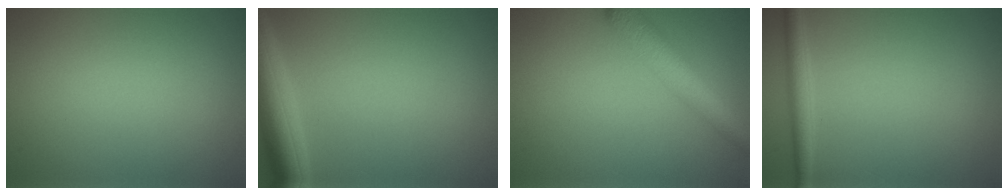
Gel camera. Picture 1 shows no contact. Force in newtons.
{"total": 5.2, "press": 5.2, "slide": 0.3}
{"total": 4.5, "press": 4.5, "slide": 0.2}
{"total": 2.0, "press": 2.0, "slide": 0.1}